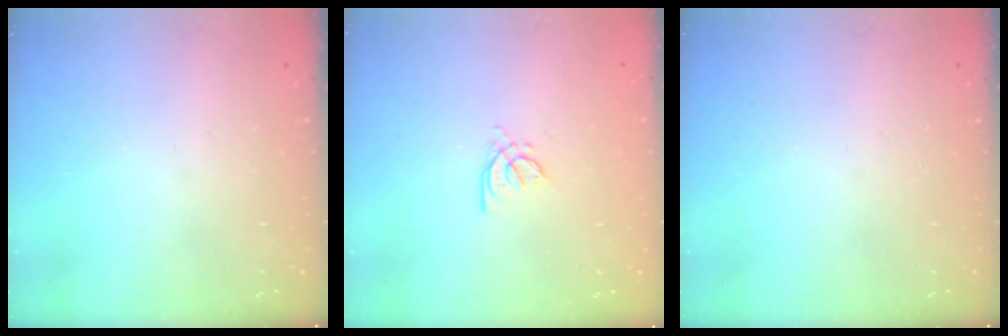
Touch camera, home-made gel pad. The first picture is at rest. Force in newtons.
{"total": 2.1, "press": 2.0, "slide": 0.6}
{"total": 0.0}